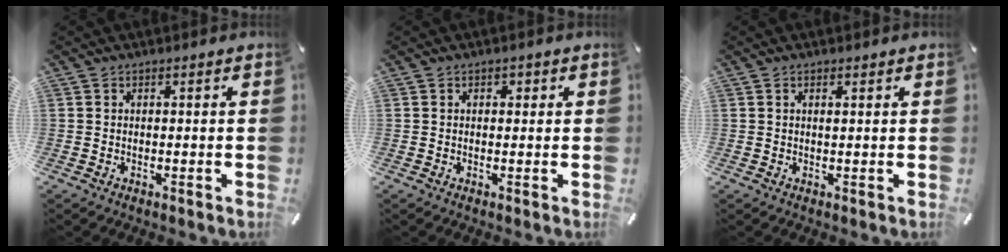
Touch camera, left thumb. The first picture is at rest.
{"total": 1.1, "force": [0.2, 0.9, 0.6], "torque": [-0.013, 0.008, 0.002]}
{"total": 0.7, "force": [0.4, 0.1, 0.5], "torque": [-0.010, 0.000, 0.007]}